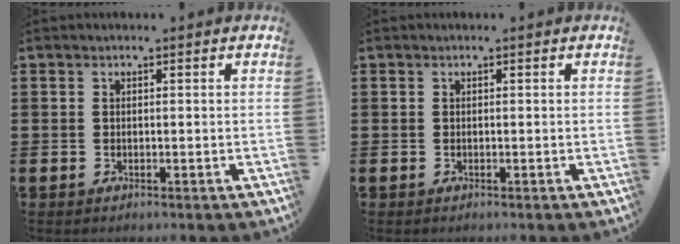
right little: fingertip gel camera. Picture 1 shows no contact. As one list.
[{"total": 0.0}]